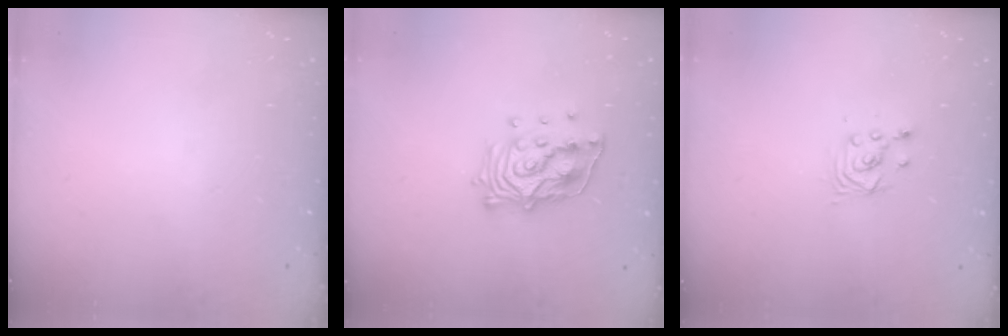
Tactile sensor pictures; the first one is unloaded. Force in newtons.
{"total": 13.8, "press": 13.7, "slide": 1.6}
{"total": 2.6, "press": 2.6, "slide": 0.1}